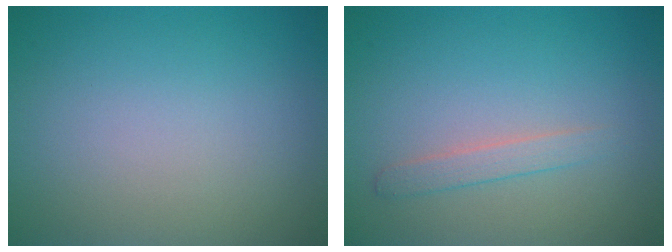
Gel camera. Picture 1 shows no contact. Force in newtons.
{"total": 1.4, "press": 1.4, "slide": 0.1}